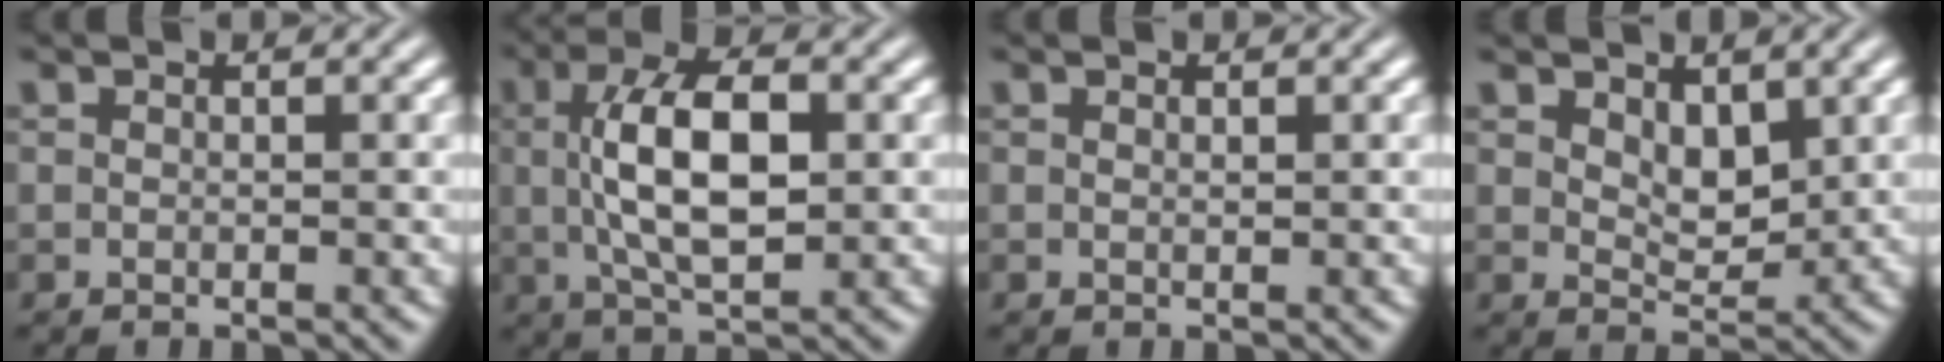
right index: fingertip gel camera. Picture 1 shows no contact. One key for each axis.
{"total": 6.4, "fx": 0.7, "fy": 2.0, "fz": 6.0, "tx": -0.097, "ty": -0.005, "tz": 0.020}
{"total": 0.5, "fx": 0.2, "fy": -0.5, "fz": 0.1, "tx": -0.001, "ty": -0.004, "tz": 0.007}
{"total": 2.4, "fx": 1.9, "fy": 0.0, "fz": 1.4, "tx": -0.004, "ty": -0.014, "tz": 0.041}